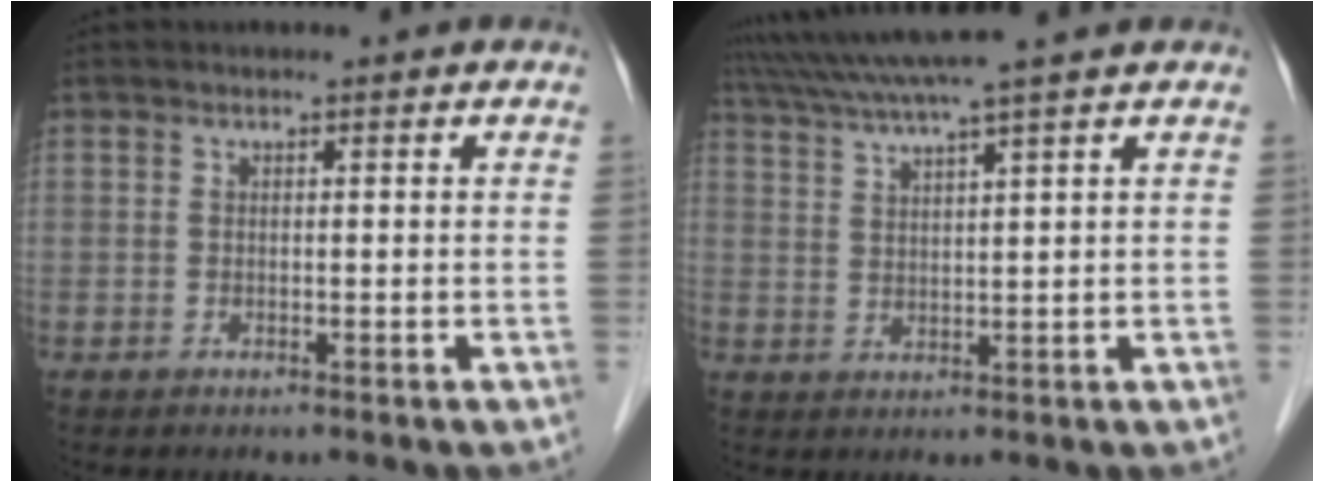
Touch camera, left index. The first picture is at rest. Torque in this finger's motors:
{"motor_torque": [1.03, -1.11, 0.48, 0.14]}